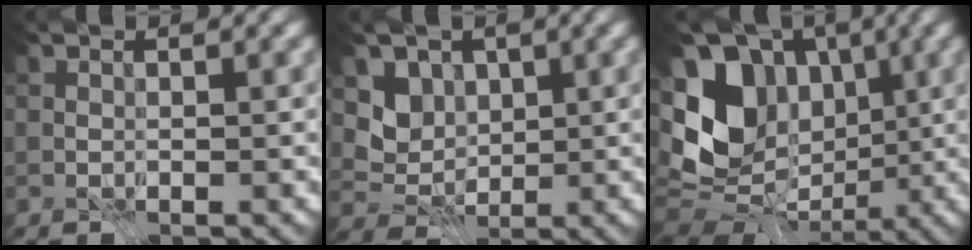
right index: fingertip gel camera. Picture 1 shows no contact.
{"total": 3.3, "force": [0.6, 2.8, 1.5], "torque": [-0.029, -0.009, 0.001]}
{"total": 11.9, "force": [0.0, 9.0, 7.9], "torque": [-0.144, -0.002, -0.011]}